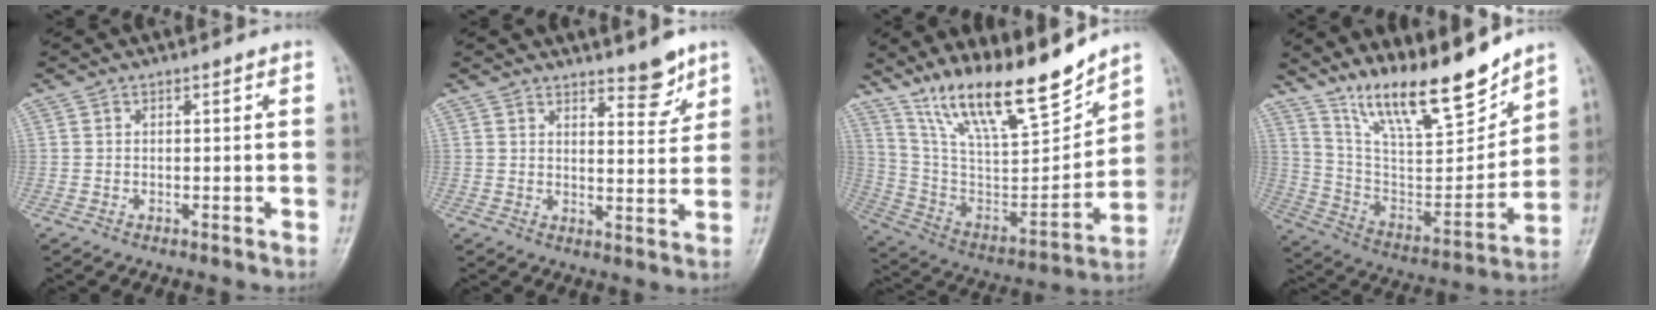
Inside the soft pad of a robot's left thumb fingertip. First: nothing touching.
{"total": 5.4, "force": [4.1, 1.8, 3.0], "torque": [-0.023, -0.035, 0.059]}
{"total": 21.2, "force": [16.6, 4.8, 12.3], "torque": [-0.173, -0.091, 0.301]}
{"total": 19.4, "force": [15.4, 4.4, 11.0], "torque": [-0.145, -0.091, 0.279]}